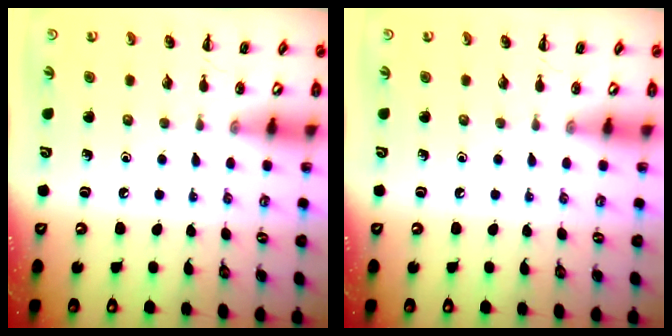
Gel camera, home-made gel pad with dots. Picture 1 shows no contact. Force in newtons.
{"total": 0.0}